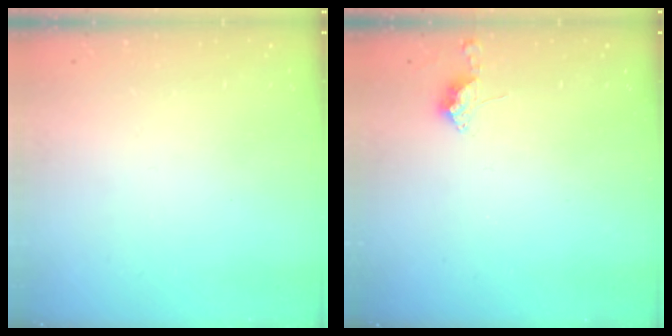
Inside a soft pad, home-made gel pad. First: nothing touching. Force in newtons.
{"total": 8.7, "press": 8.6, "slide": 0.7}